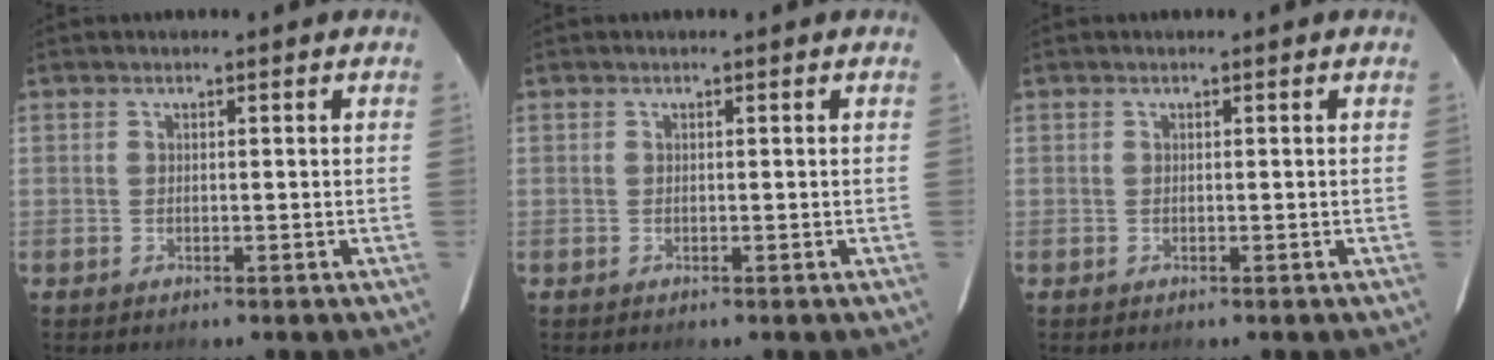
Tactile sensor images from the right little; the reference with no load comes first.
{"total": 0.0}
{"total": 0.0}